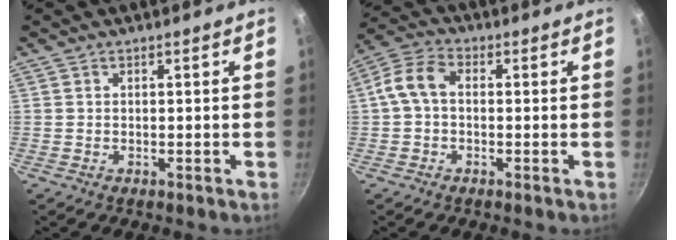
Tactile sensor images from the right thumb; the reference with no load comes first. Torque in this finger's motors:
{"motor_torque": [-0.41, 0.63, 0.75, -0.23, 0.06]}